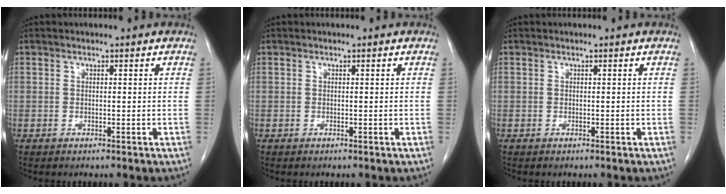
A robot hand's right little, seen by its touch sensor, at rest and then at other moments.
{"total": 0.0}
{"total": 0.0}